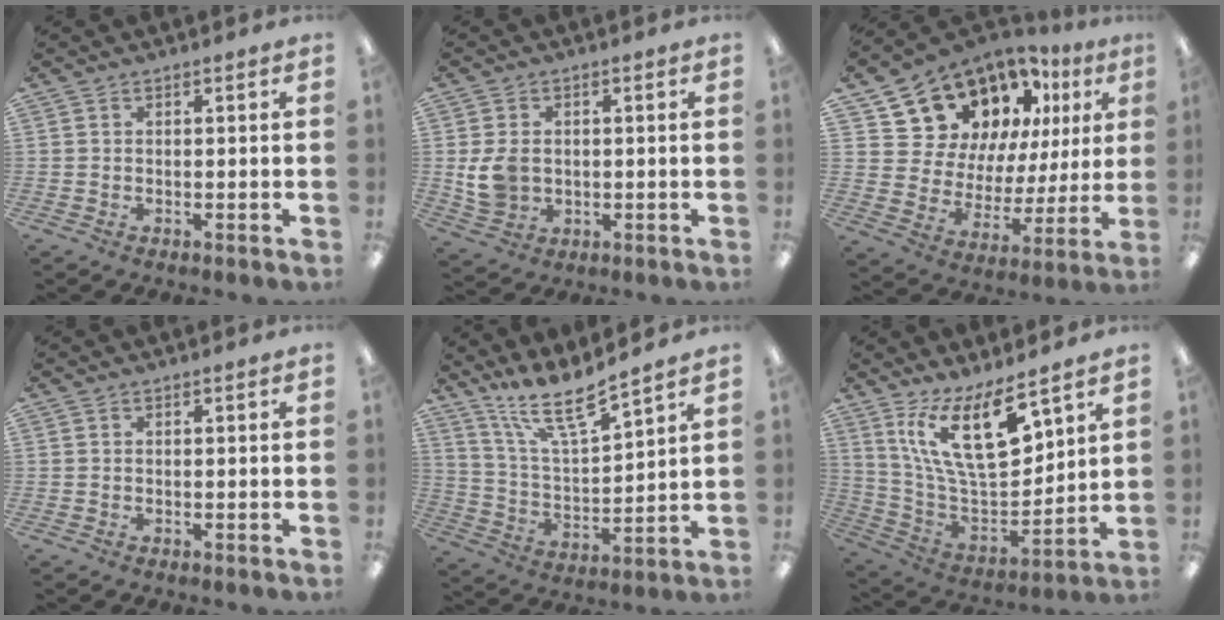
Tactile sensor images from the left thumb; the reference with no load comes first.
{"total": 7.3, "force": [-0.1, 5.8, 4.4], "torque": [-0.093, 0.007, 0.002]}
{"total": 14.7, "force": [11.6, 8.2, 3.8], "torque": [-0.098, -0.086, 0.220]}
{"total": 0.0}
{"total": 12.8, "force": [11.1, 1.4, 6.2], "torque": [-0.130, -0.072, 0.192]}
{"total": 19.4, "force": [10.9, 7.9, 14.0], "torque": [-0.265, -0.057, 0.190]}